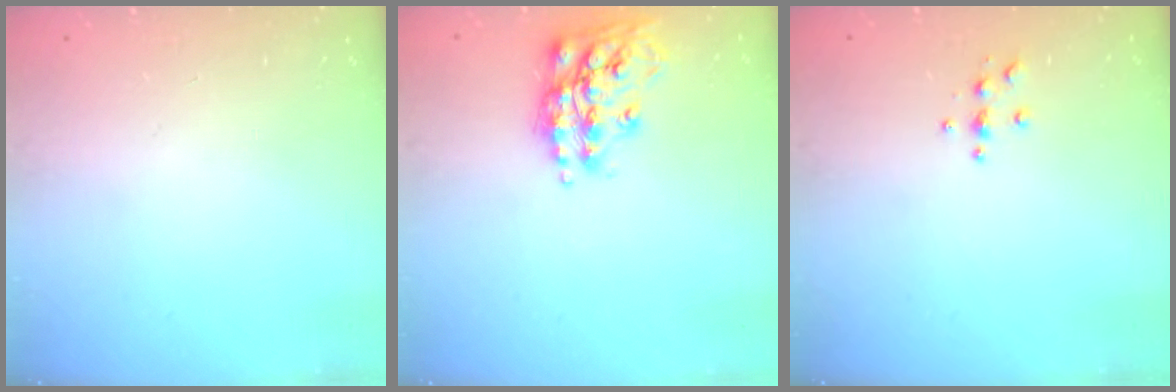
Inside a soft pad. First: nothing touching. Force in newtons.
{"total": 14.8, "press": 14.7, "slide": 1.5}
{"total": 3.8, "press": 3.8, "slide": 0.4}